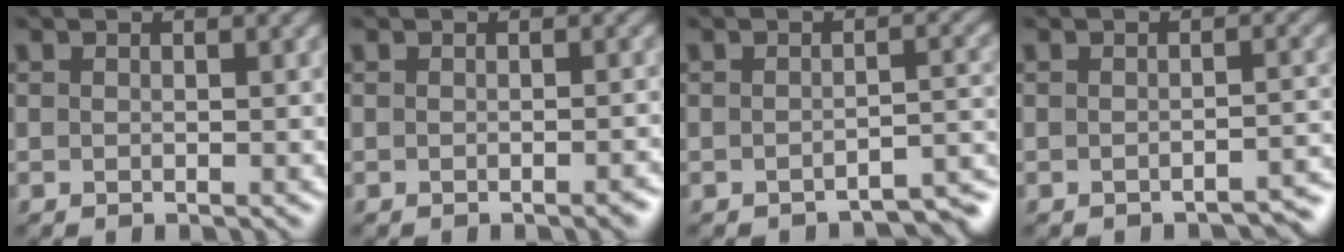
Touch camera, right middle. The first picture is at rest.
{"total": 1.3, "force": [-0.7, 0.3, 1.1], "torque": [-0.010, 0.000, -0.010]}
{"total": 3.1, "force": [-2.8, 0.5, 1.0], "torque": [-0.009, 0.006, -0.033]}
{"total": 2.2, "force": [-2.1, 0.2, 0.6], "torque": [0.001, 0.007, -0.025]}